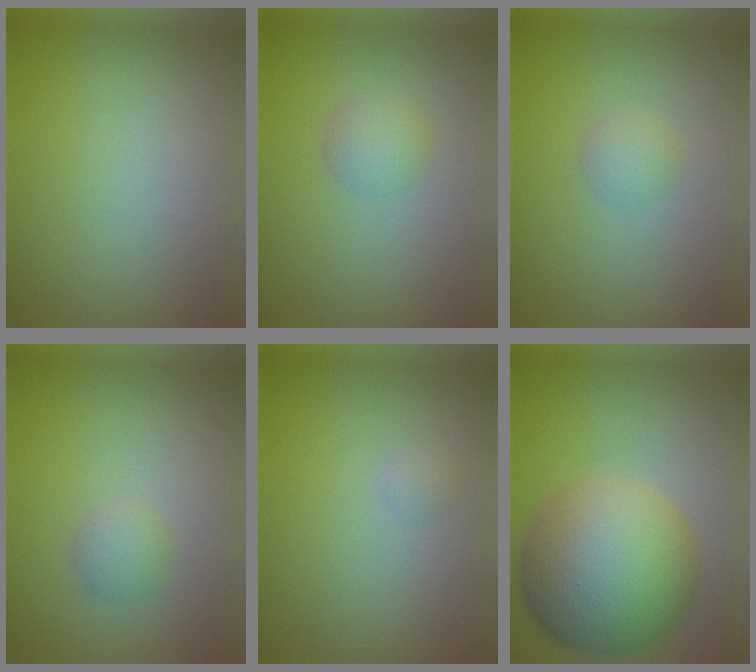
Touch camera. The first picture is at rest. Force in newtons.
{"total": 1.9, "press": 1.9, "slide": 0.0}
{"total": 1.5, "press": 1.5, "slide": 0.1}
{"total": 1.4, "press": 1.4, "slide": 0.1}
{"total": 0.6, "press": 0.6, "slide": 0.0}
{"total": 11.9, "press": 11.9, "slide": 0.2}